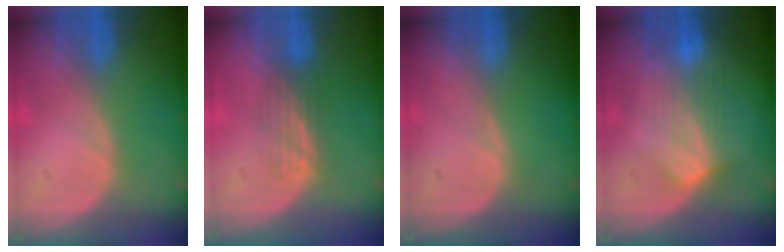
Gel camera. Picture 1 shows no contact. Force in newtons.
{"total": 2.9, "press": 2.9, "slide": 0.2}
{"total": 0.0}
{"total": 7.4, "press": 6.6, "slide": 3.2}